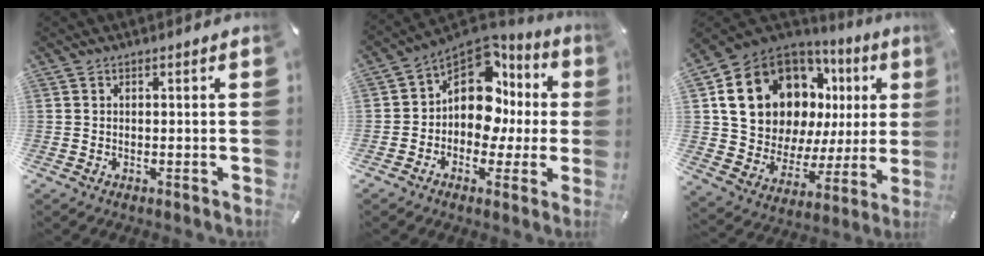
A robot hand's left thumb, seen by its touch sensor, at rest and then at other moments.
{"total": 13.8, "force": [2.9, 10.2, 8.9], "torque": [-0.157, -0.021, 0.050]}
{"total": 19.8, "force": [9.3, 13.7, 10.7], "torque": [-0.178, -0.053, 0.182]}